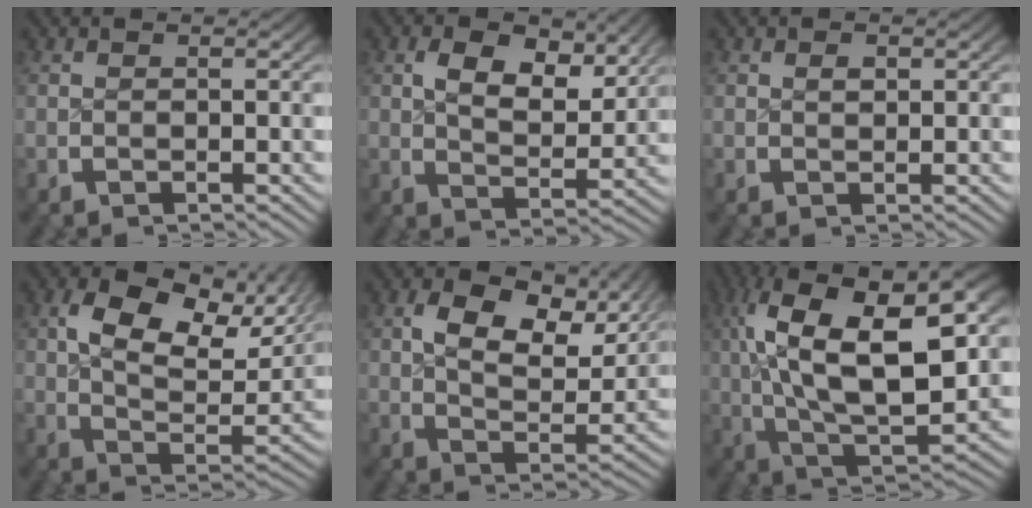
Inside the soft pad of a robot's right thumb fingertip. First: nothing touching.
{"total": 4.8, "force": [2.0, 2.7, 3.4], "torque": [-0.056, -0.019, 0.038]}
{"total": 0.6, "force": [0.3, 0.4, 0.4], "torque": [-0.003, -0.003, 0.009]}
{"total": 10.7, "force": [4.4, 5.8, 7.9], "torque": [-0.132, -0.004, 0.063]}
{"total": 7.9, "force": [3.4, 4.2, 5.7], "torque": [-0.100, -0.010, 0.051]}
{"total": 16.5, "force": [2.4, 8.9, 13.6], "torque": [-0.254, -0.027, 0.048]}